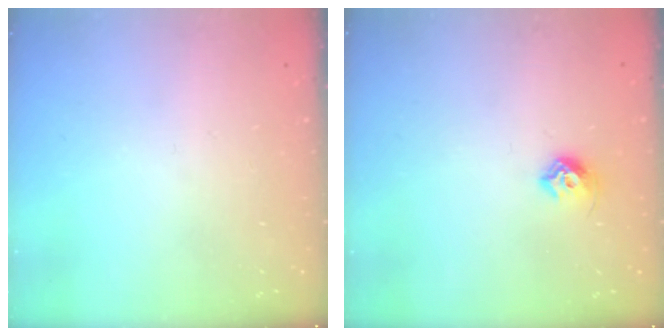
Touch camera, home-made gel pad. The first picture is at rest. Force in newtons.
{"total": 6.4, "press": 6.3, "slide": 0.9}